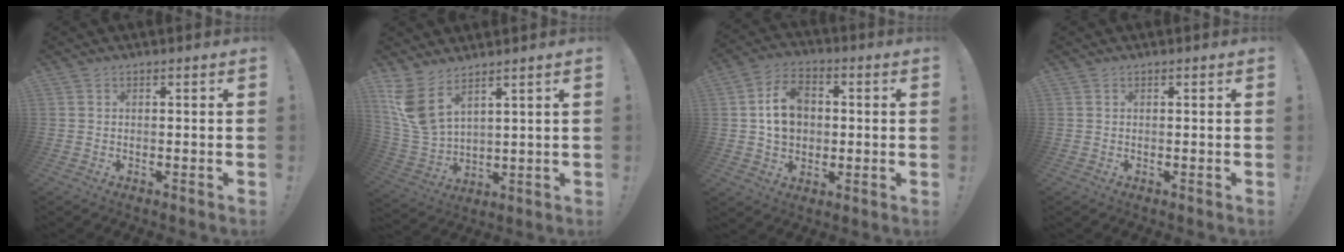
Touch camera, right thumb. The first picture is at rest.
{"total": 9.9, "force": [6.5, 4.4, 6.1], "torque": [-0.133, -0.045, 0.127]}
{"total": 12.0, "force": [1.1, 9.7, 7.0], "torque": [-0.108, 0.012, 0.023]}
{"total": 0.0}